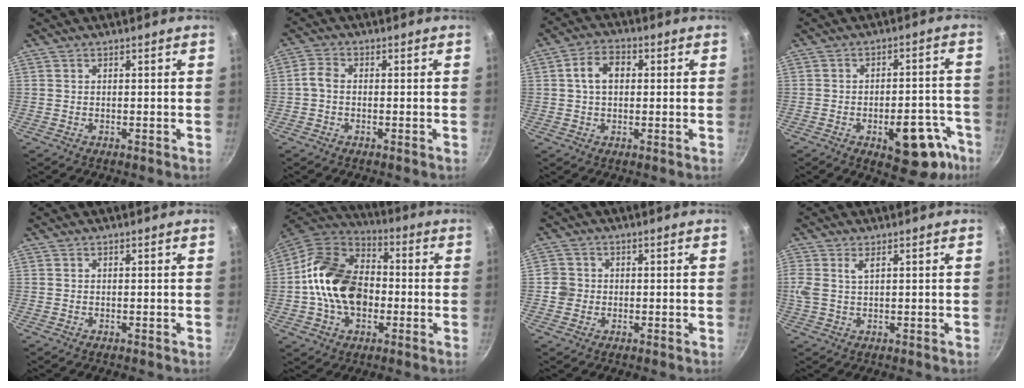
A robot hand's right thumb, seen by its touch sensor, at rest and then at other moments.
{"total": 2.5, "force": [-0.6, 1.7, 1.7], "torque": [-0.043, 0.011, -0.020]}
{"total": 6.3, "force": [0.9, 4.4, 4.4], "torque": [-0.062, 0.014, 0.008]}
{"total": 14.4, "force": [-6.7, 6.9, 10.6], "torque": [-0.068, 0.040, -0.081]}
{"total": 0.0}
{"total": 19.3, "force": [-1.4, 14.0, 13.2], "torque": [-0.202, 0.038, -0.035]}
{"total": 3.3, "force": [-0.3, 3.1, 0.8], "torque": [0.001, 0.010, -0.010]}
{"total": 3.8, "force": [1.3, 1.7, 3.2], "torque": [-0.069, 0.003, 0.027]}